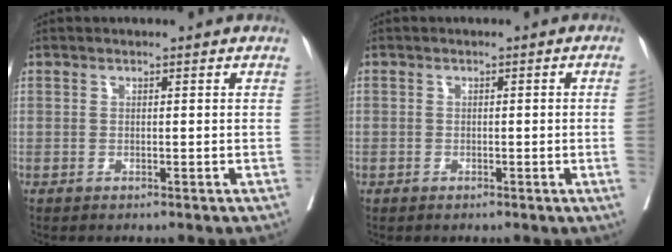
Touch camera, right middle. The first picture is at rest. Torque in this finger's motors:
{"motor_torque": [0.59, -0.63, -0.56, -0.21]}